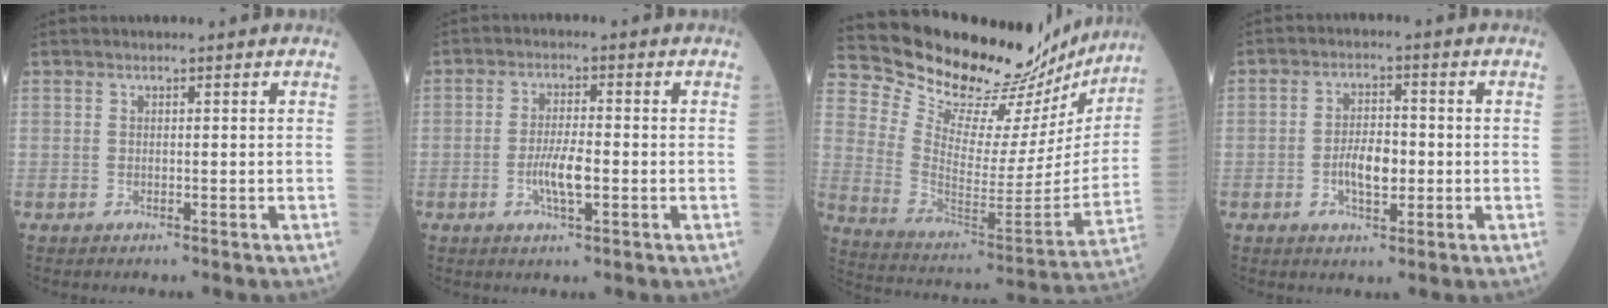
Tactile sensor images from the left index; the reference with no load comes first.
{"total": 4.7, "force": [-1.2, 0.9, 4.5], "torque": [-0.091, -0.003, -0.023]}
{"total": 26.0, "force": [24.1, 6.7, 7.1], "torque": [-0.122, -0.071, 0.337]}
{"total": 5.2, "force": [-1.0, 2.3, 4.6], "torque": [-0.089, 0.004, -0.019]}